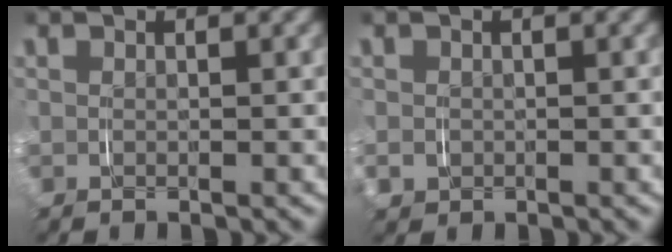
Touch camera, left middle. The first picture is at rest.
{"total": 1.6, "force": [-0.3, 1.5, 0.6], "torque": [-0.019, -0.010, 0.000]}